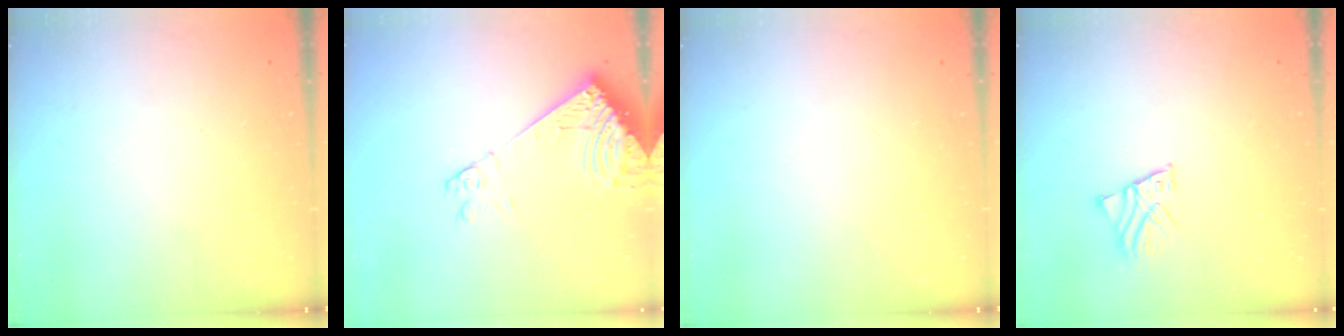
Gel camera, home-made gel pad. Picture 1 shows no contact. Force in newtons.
{"total": 14.1, "press": 13.9, "slide": 2.6}
{"total": 0.0}
{"total": 2.3, "press": 2.3, "slide": 0.2}